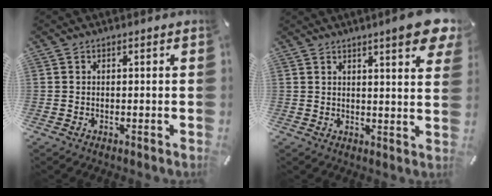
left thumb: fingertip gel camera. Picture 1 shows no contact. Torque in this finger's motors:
{"motor_torque": [2.63, 1.74, 1.71, -1.06, 0.12]}